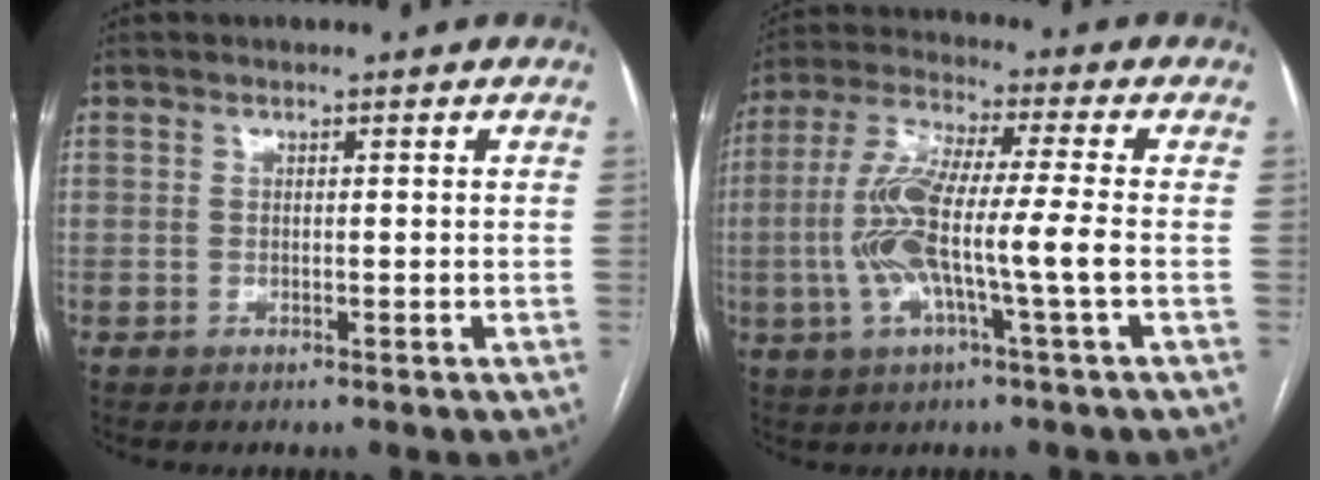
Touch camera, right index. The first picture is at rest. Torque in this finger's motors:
{"motor_torque": [2.10, -0.04, 1.05, 0.21]}